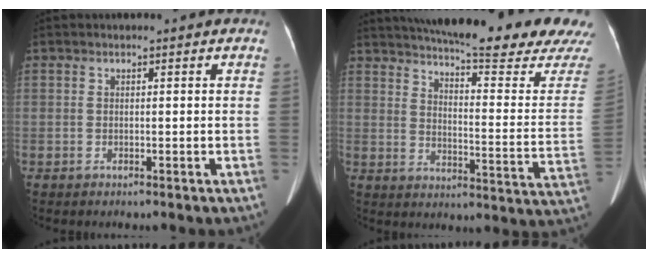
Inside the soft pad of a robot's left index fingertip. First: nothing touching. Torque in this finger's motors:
{"motor_torque": [0.86, -1.28, 0.32, 0.10]}